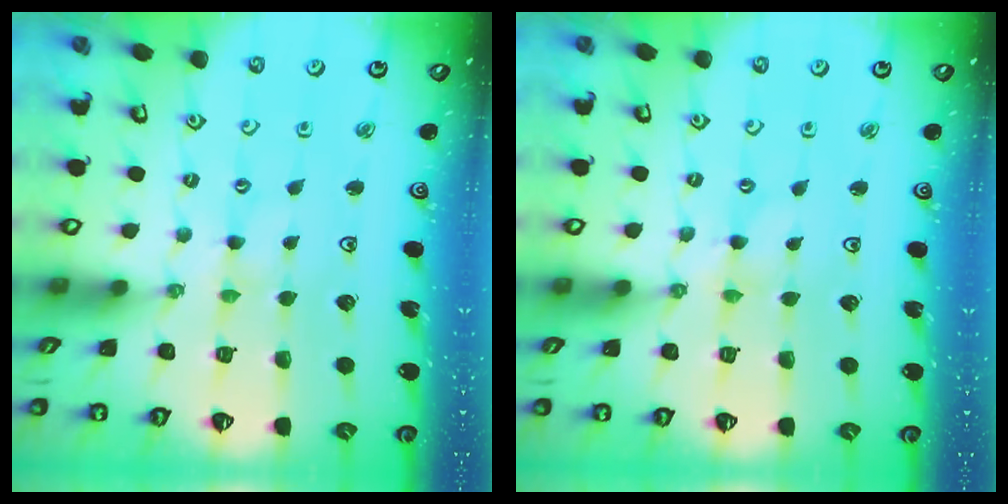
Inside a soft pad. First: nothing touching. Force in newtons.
{"total": 0.0}